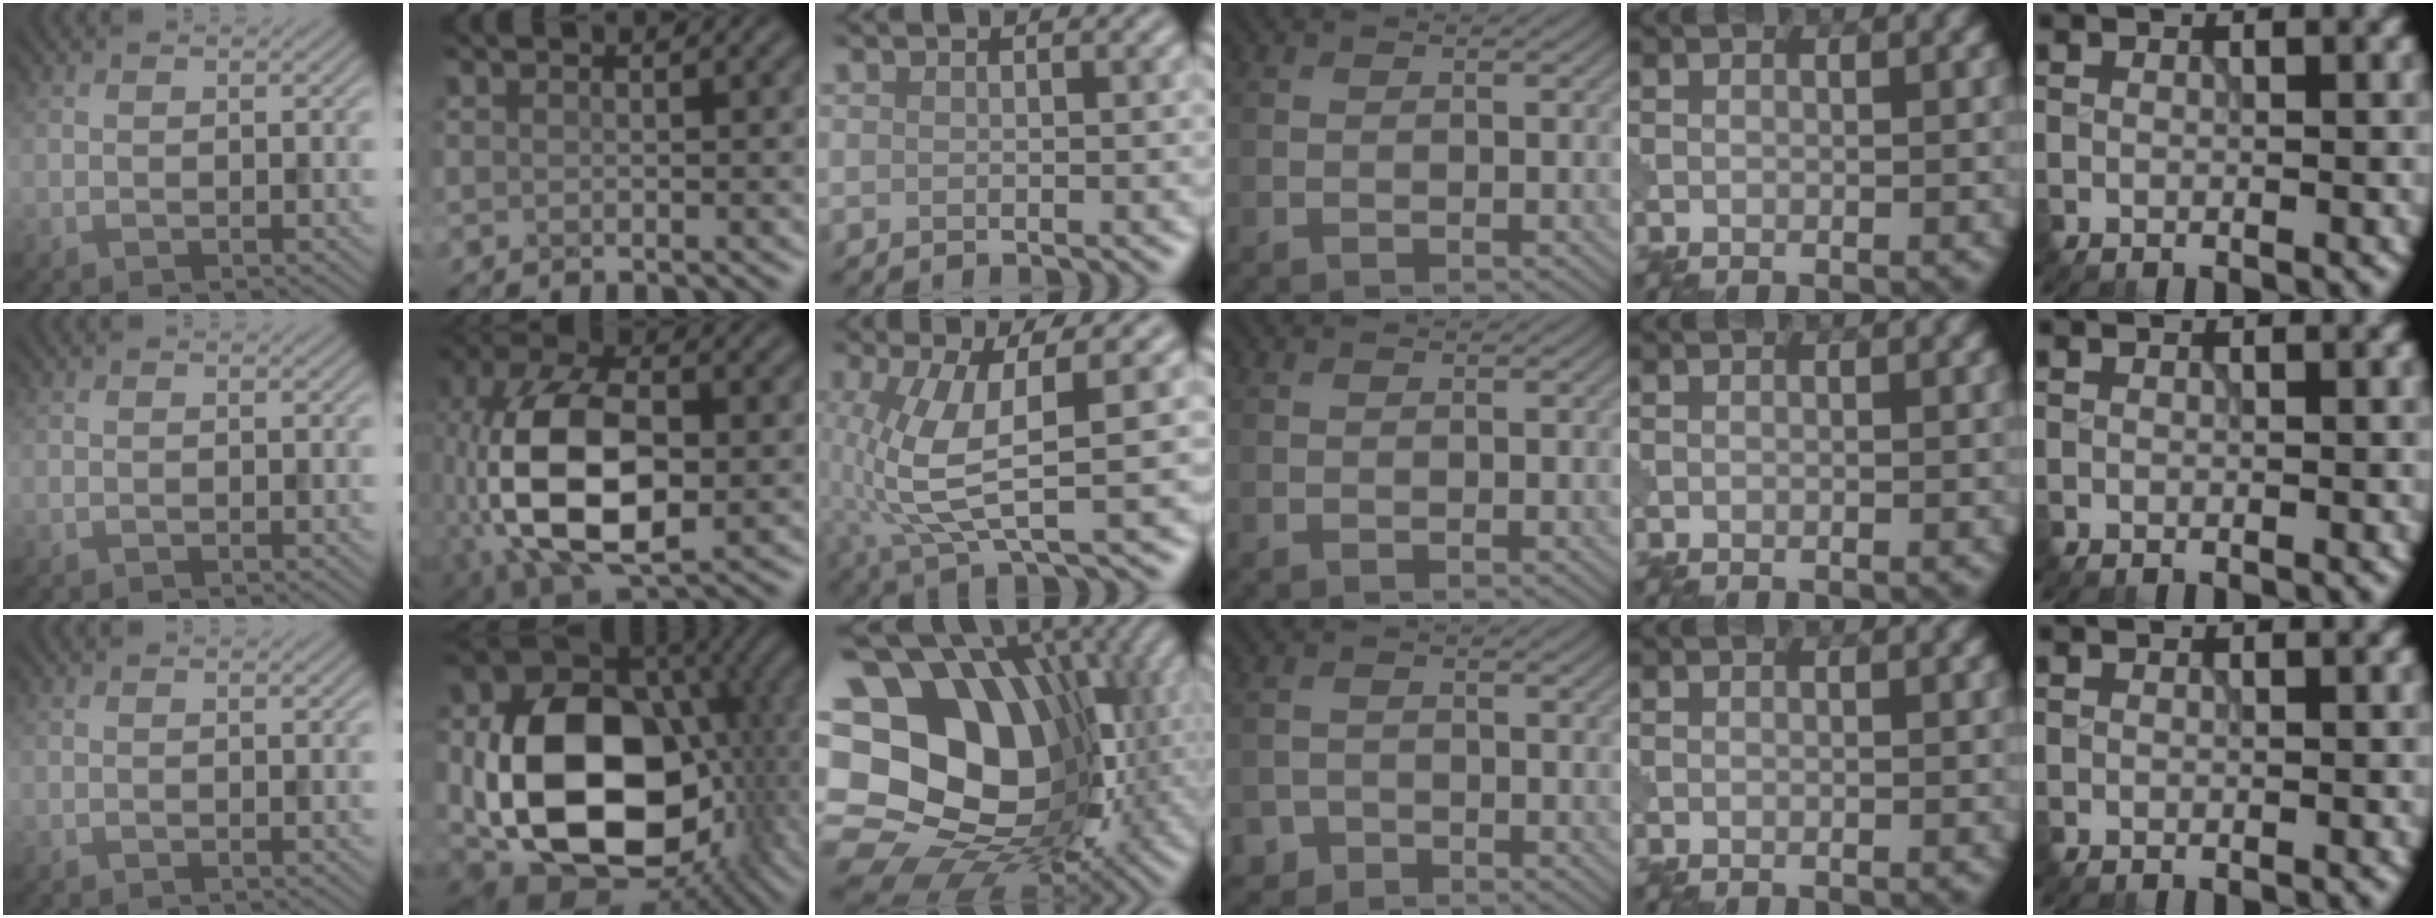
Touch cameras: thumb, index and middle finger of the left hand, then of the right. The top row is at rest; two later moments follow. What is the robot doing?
{"motion": "assemble", "object": "puzzle pieces"}